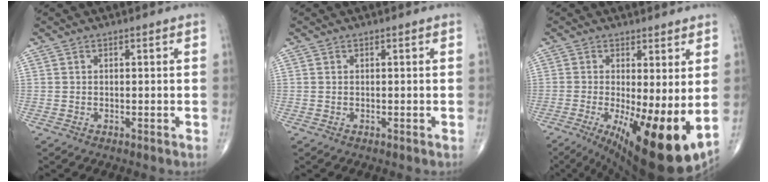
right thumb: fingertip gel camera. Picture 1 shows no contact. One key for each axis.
{"total": 0.0}
{"total": 16.3, "fx": -2.4, "fy": 5.1, "fz": 15.3, "tx": -0.214, "ty": -0.026, "tz": -0.017}